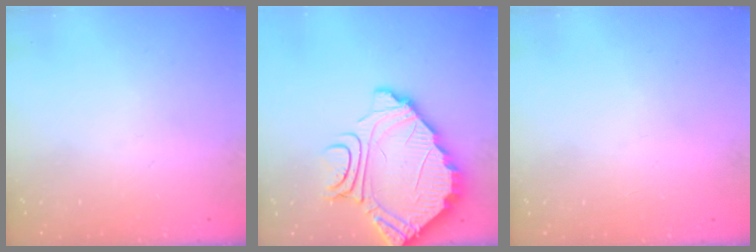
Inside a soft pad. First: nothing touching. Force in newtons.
{"total": 10.6, "press": 10.5, "slide": 0.9}
{"total": 2.2, "press": 2.2, "slide": 0.1}